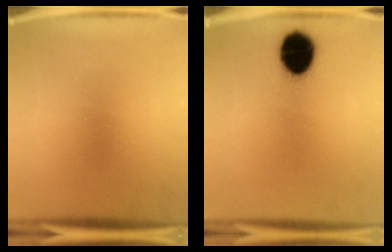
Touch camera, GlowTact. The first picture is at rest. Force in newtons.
{"total": 11.5}